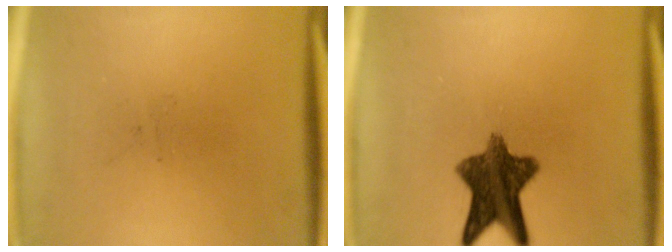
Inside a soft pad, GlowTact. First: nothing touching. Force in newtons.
{"total": 9.8}